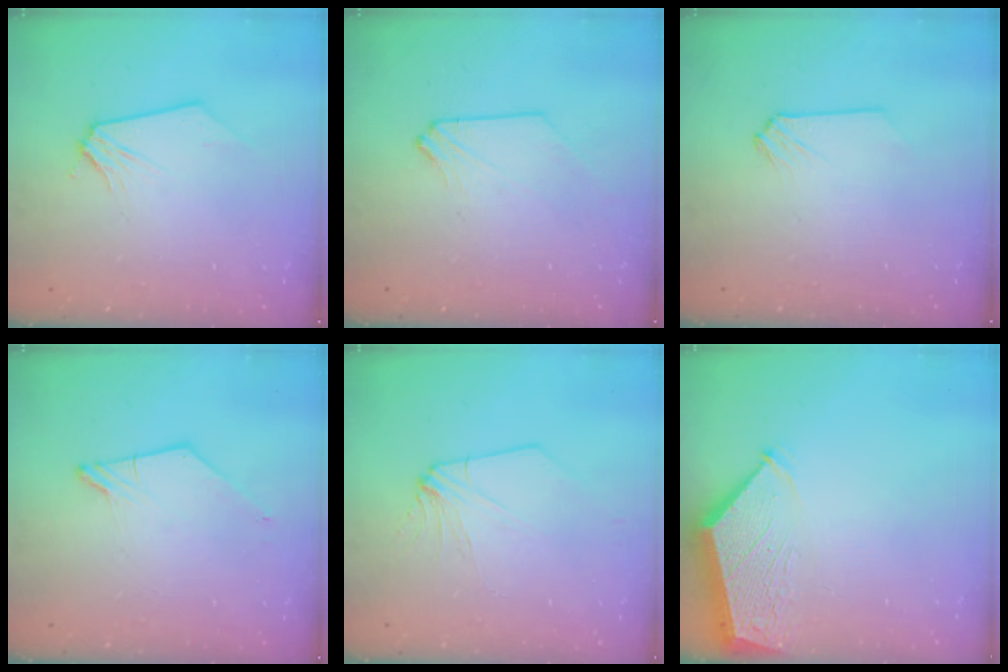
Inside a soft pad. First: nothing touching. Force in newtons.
{"total": 0.0}
{"total": 0.0}
{"total": 1.8, "press": 1.7, "slide": 0.3}
{"total": 4.3, "press": 4.3, "slide": 0.5}
{"total": 2.9, "press": 2.8, "slide": 0.4}